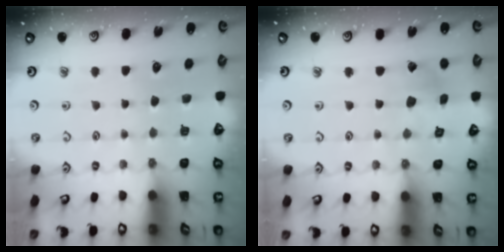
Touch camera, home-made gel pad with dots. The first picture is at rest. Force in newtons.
{"total": 2.6, "press": 2.6, "slide": 0.1}